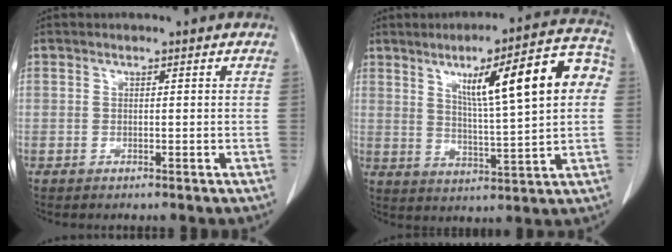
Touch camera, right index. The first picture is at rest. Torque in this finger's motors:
{"motor_torque": [1.29, 0.85, 0.75, 0.11]}